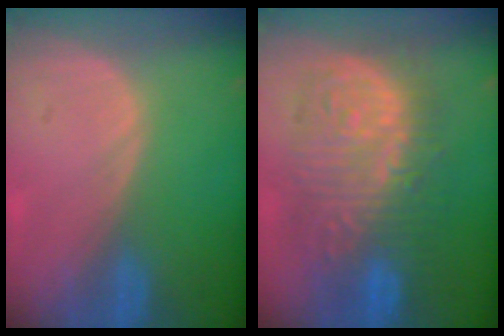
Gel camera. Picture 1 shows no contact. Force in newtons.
{"total": 12.7, "press": 12.6, "slide": 1.4}